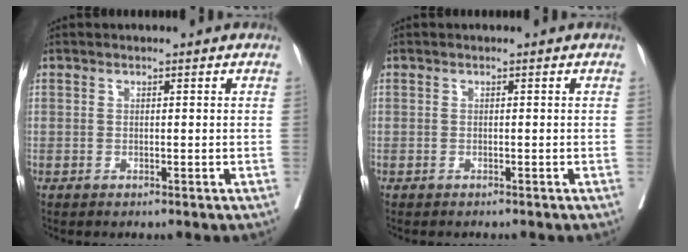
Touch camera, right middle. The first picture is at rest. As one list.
[{"total": 1.0, "force": [-0.9, 0.3, 0.3], "torque": [-0.009, -0.002, -0.014]}]